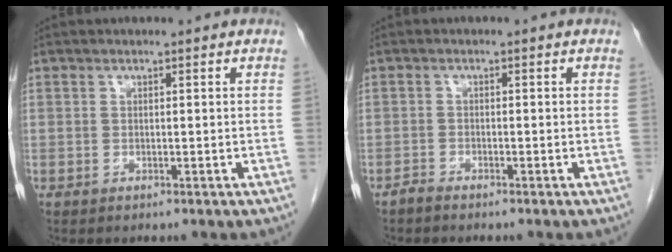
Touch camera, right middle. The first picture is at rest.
{"total": 1.0, "force": [-1.0, 0.0, 0.2], "torque": [-0.010, -0.002, -0.020]}